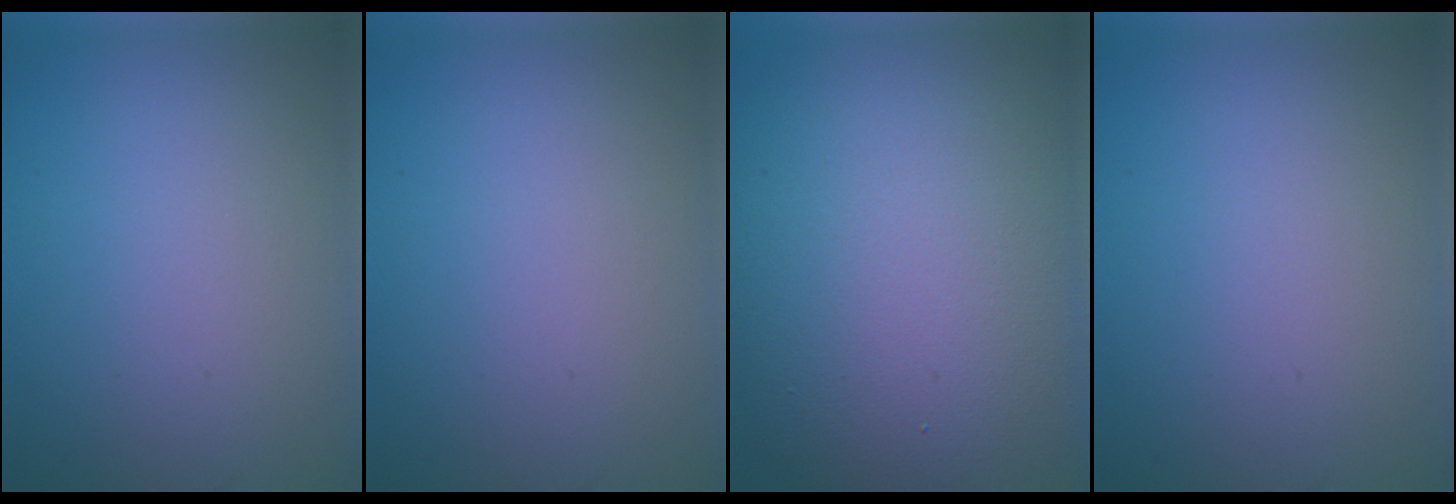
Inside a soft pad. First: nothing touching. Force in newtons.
{"total": 0.0}
{"total": 15.8, "press": 15.8, "slide": 0.6}
{"total": 0.0}